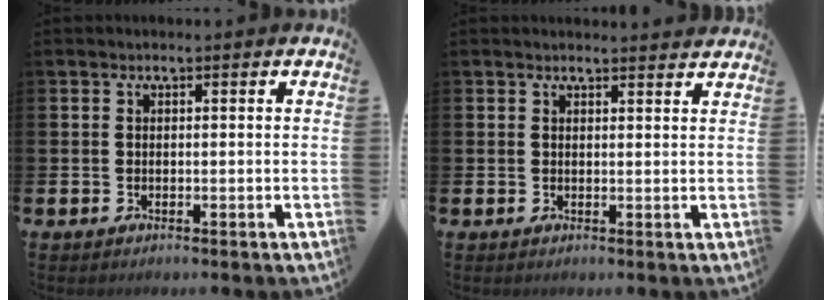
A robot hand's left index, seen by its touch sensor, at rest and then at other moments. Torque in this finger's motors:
{"motor_torque": [1.01, -1.14, 0.00, -0.01]}